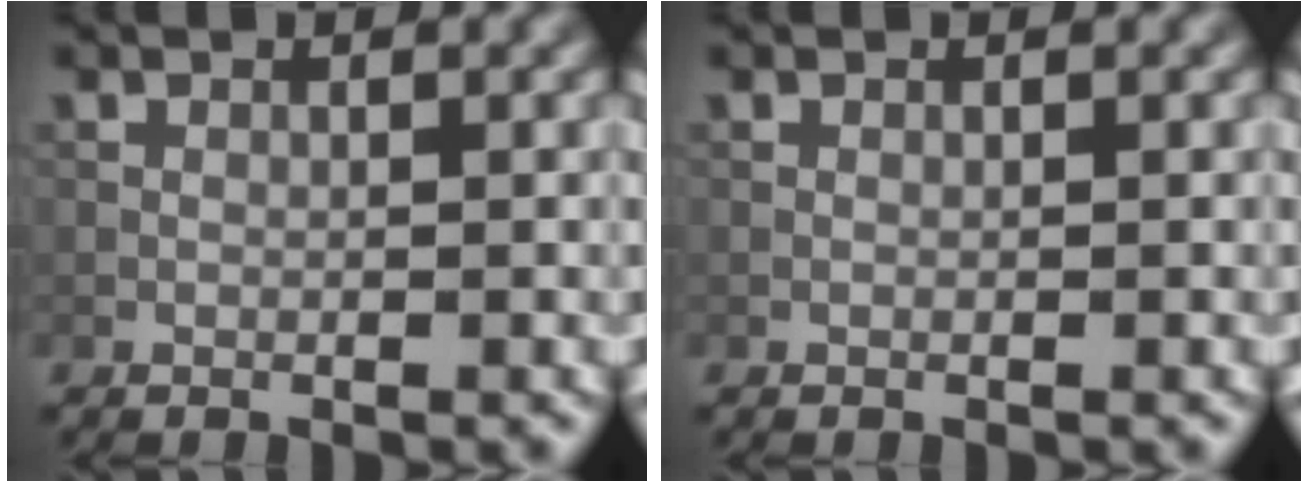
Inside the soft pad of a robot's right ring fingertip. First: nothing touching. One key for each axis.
{"total": 0.0}